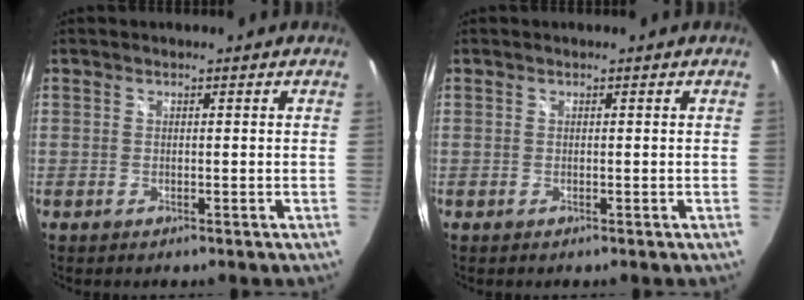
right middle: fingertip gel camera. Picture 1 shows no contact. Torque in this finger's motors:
{"motor_torque": [0.00, 0.00, 0.00, 0.00]}